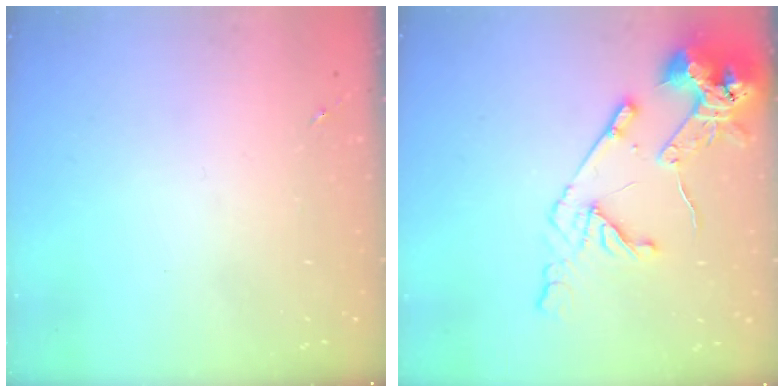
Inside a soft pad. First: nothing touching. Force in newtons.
{"total": 14.9, "press": 14.8, "slide": 2.0}